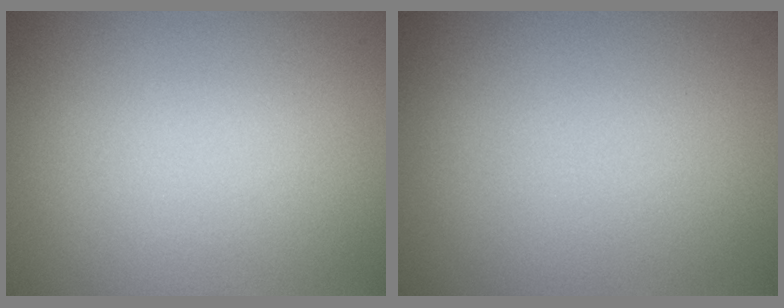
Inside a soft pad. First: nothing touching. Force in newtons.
{"total": 0.0}